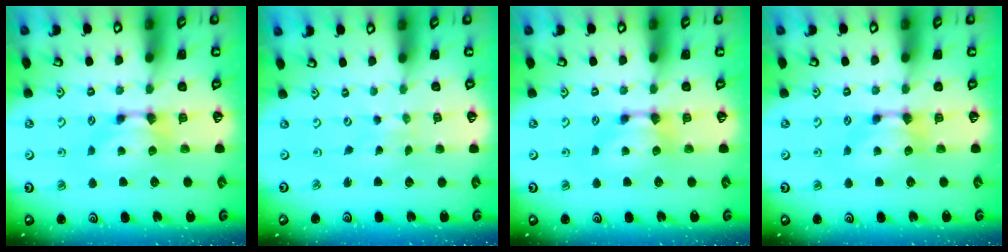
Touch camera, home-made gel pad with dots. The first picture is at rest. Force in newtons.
{"total": 5.5, "press": 5.5, "slide": 0.4}
{"total": 0.0}
{"total": 0.0}